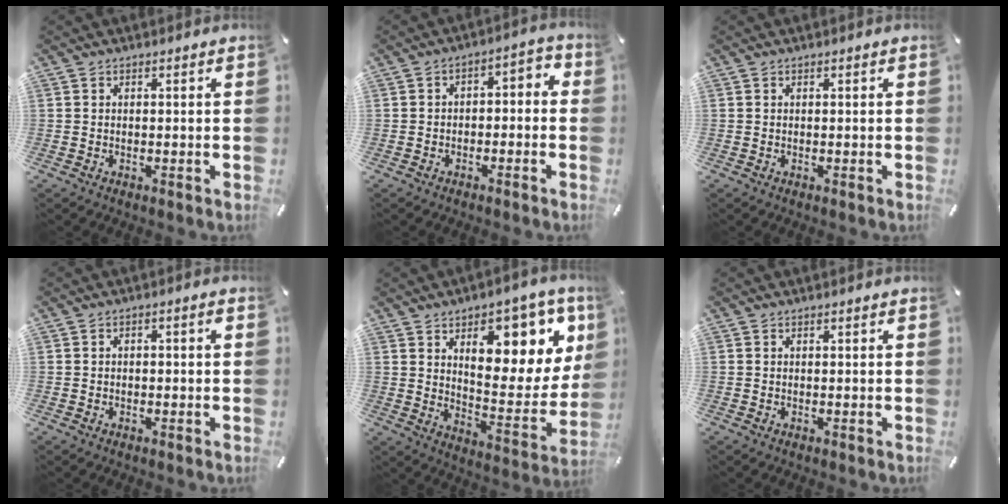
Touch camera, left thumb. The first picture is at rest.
{"total": 4.0, "force": [-2.8, 2.1, 1.9], "torque": [-0.038, 0.020, -0.059]}
{"total": 0.0}
{"total": 1.6, "force": [-0.4, 0.6, 1.4], "torque": [-0.025, 0.004, -0.009]}
{"total": 18.0, "force": [9.4, 9.0, 12.5], "torque": [-0.153, -0.069, 0.154]}
{"total": 0.0}